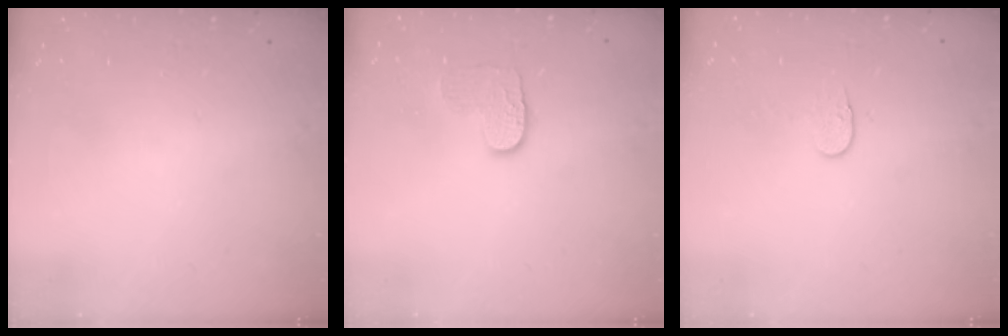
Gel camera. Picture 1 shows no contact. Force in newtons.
{"total": 6.6, "press": 6.6, "slide": 0.3}
{"total": 4.1, "press": 4.1, "slide": 0.4}